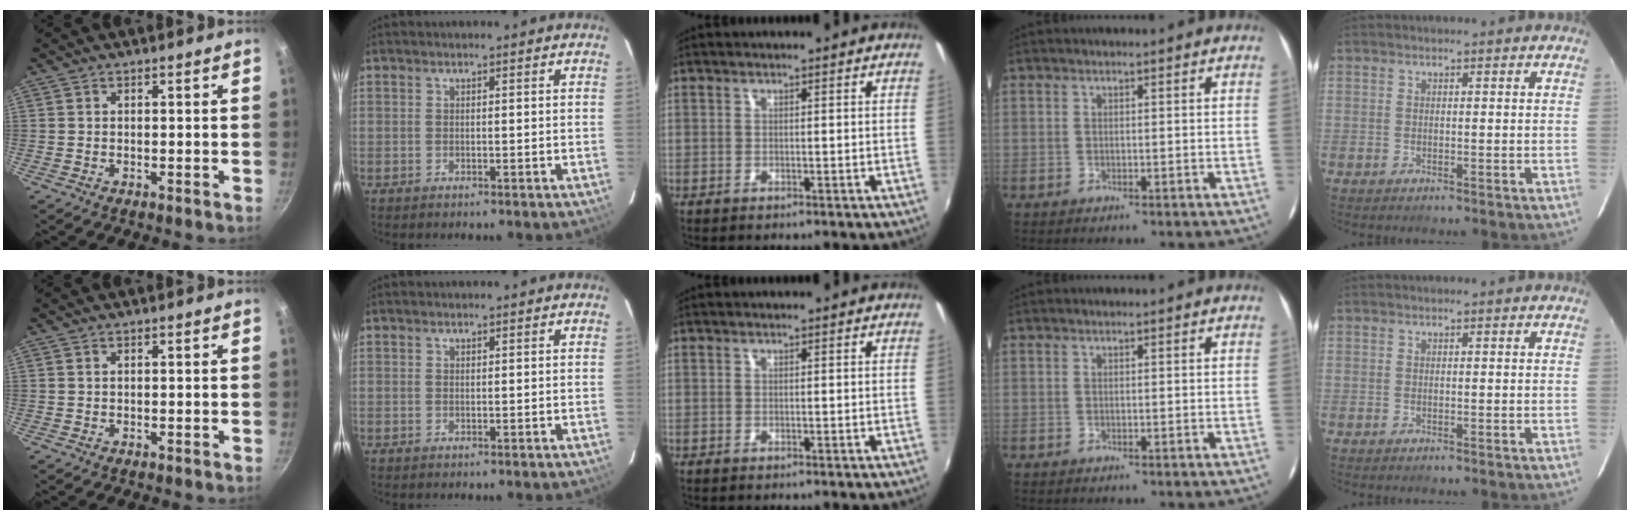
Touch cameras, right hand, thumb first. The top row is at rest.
{}